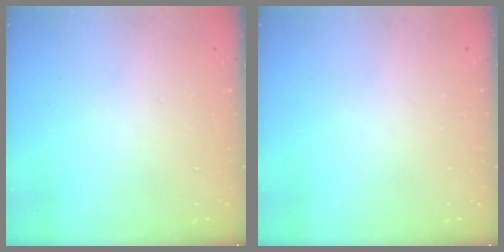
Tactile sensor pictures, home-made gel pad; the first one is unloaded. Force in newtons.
{"total": 0.0}